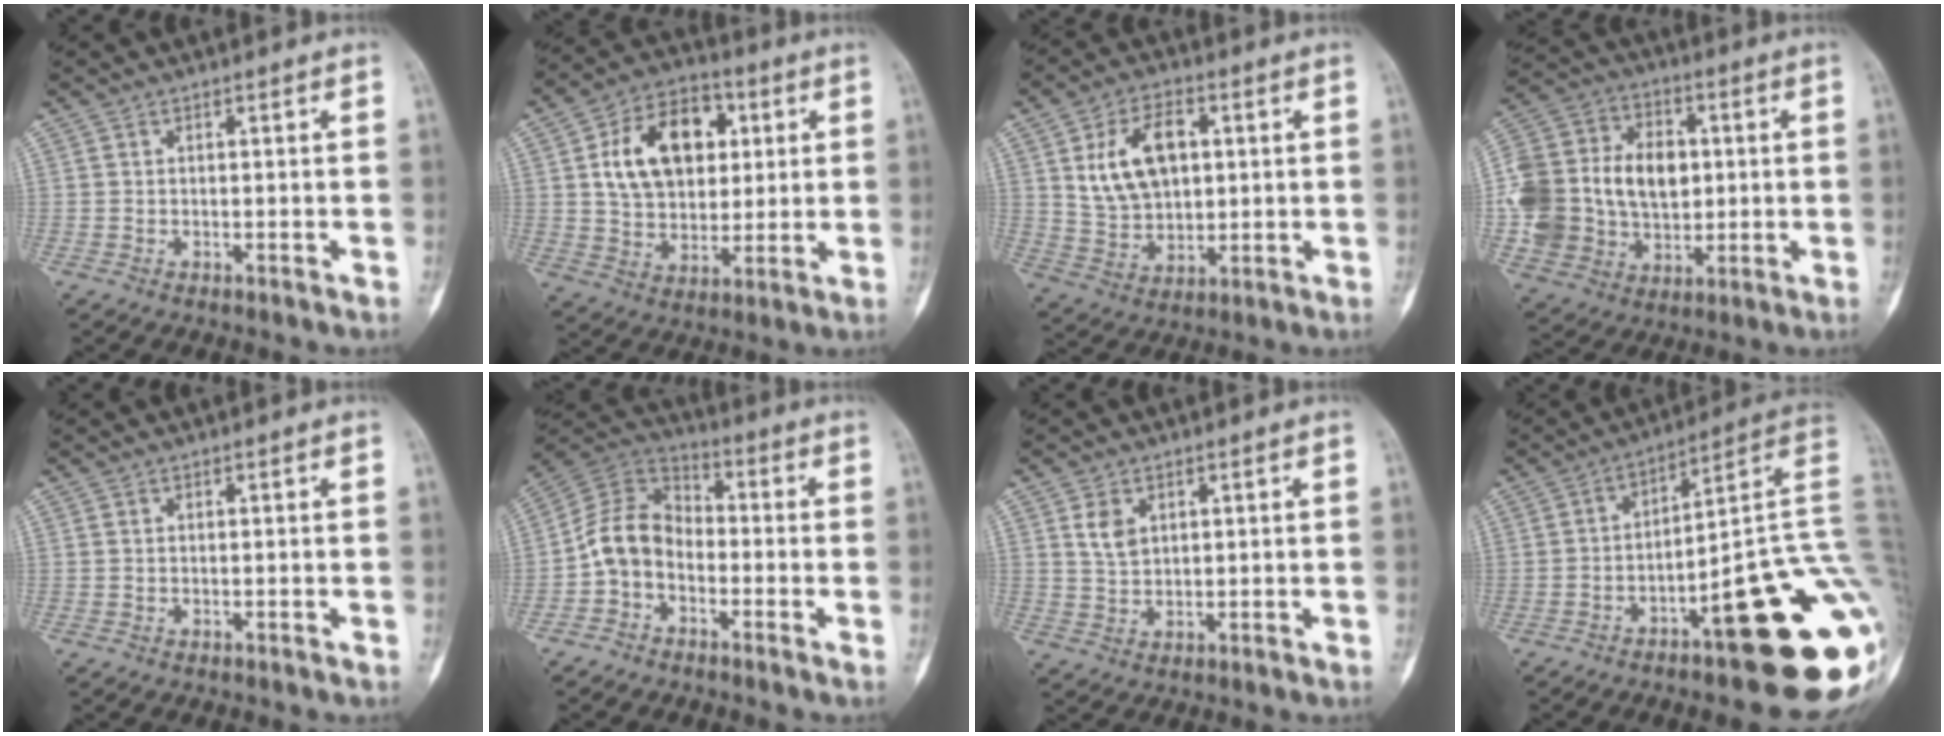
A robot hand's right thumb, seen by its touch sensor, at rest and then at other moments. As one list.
[{"total": 16.6, "force": [4.0, 11.4, 11.3], "torque": [-0.153, 0.002, 0.068]}, {"total": 12.7, "force": [3.1, 8.3, 9.1], "torque": [-0.136, -0.004, 0.064]}, {"total": 23.0, "force": [0.5, 17.4, 15.1], "torque": [-0.292, 0.024, 0.024]}, {"total": 0.0}, {"total": 9.8, "force": [-3.0, 7.2, 5.9], "torque": [-0.101, 0.049, -0.075]}, {"total": 3.8, "force": [1.5, 2.7, 2.2], "torque": [-0.033, -0.007, 0.033]}, {"total": 23.4, "force": [-7.0, 5.3, 21.7], "torque": [-0.220, 0.048, -0.087]}]